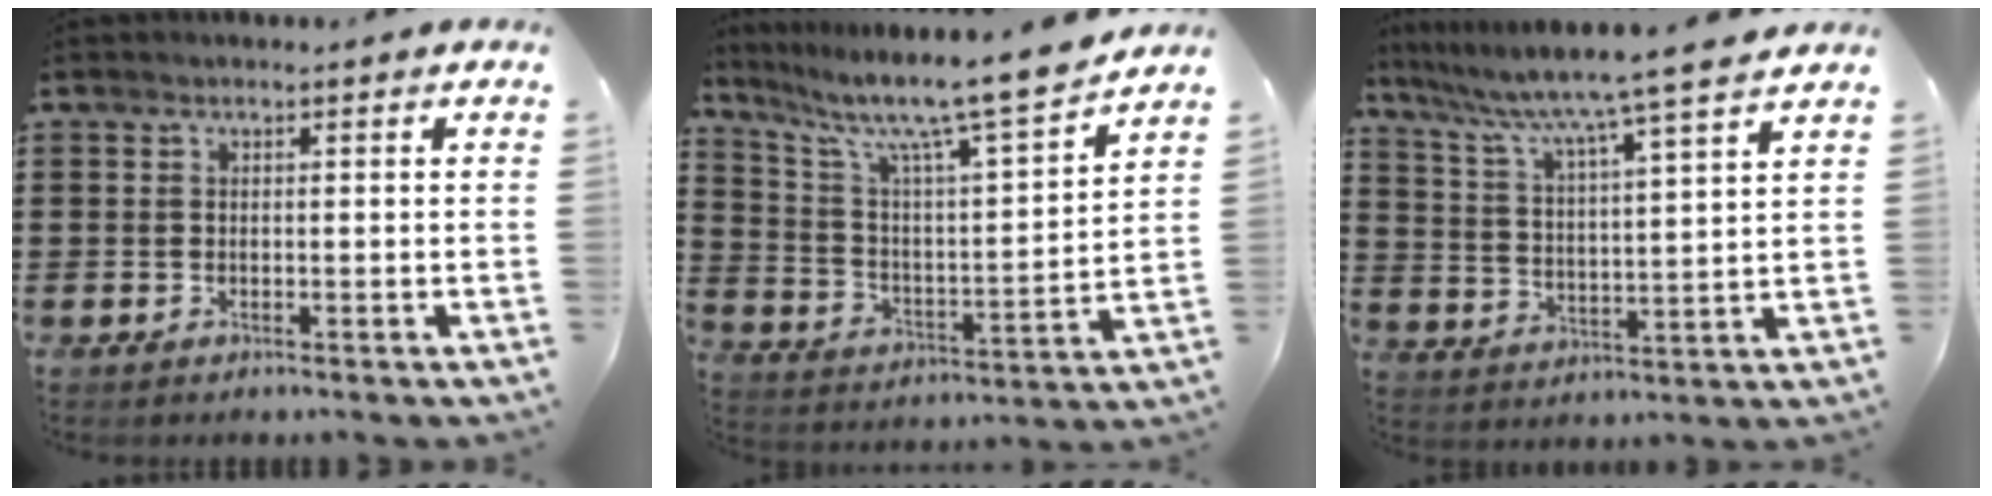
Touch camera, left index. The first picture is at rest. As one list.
[{"total": 11.0, "force": [9.2, 0.5, 5.9], "torque": [-0.135, -0.070, 0.145]}, {"total": 6.9, "force": [6.0, -1.0, 3.3], "torque": [-0.089, -0.047, 0.092]}]